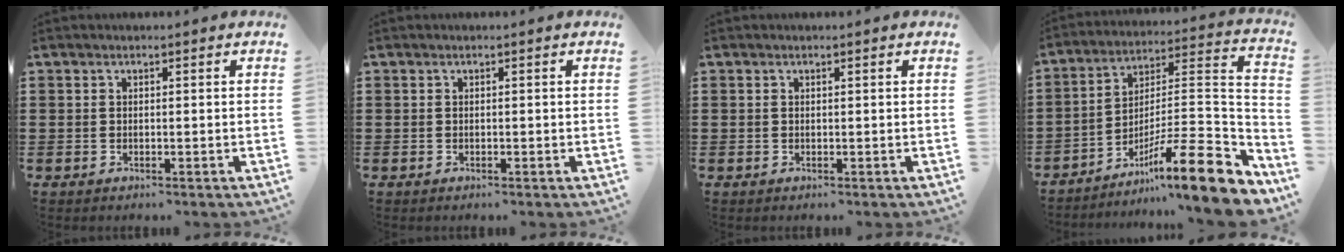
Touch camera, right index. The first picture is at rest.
{"total": 0.0}
{"total": 0.0}
{"total": 14.0, "force": [-8.8, 1.8, 10.7], "torque": [-0.148, 0.014, -0.154]}